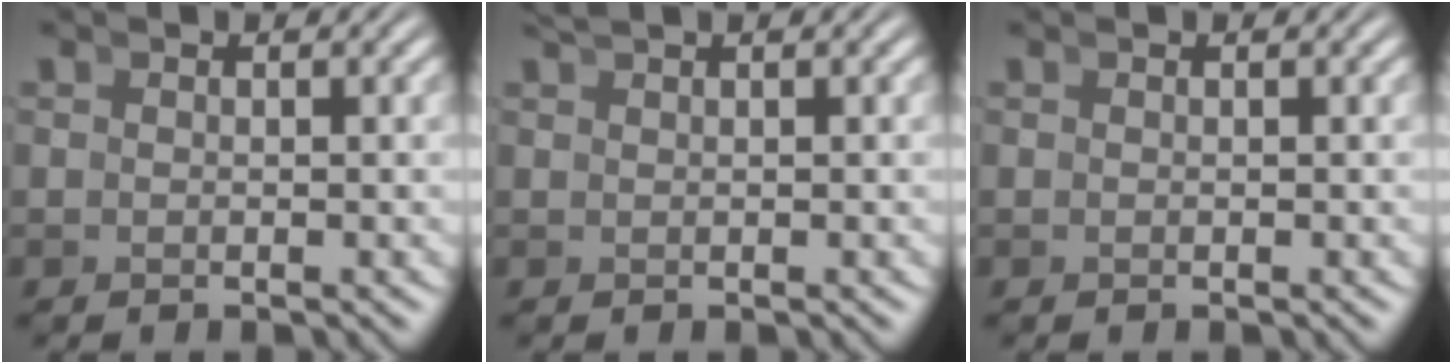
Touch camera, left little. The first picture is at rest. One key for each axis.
{"total": 0.8, "fx": 0.8, "fy": -0.1, "fz": 0.2, "tx": -0.012, "ty": 0.003, "tz": 0.016}
{"total": 0.0}